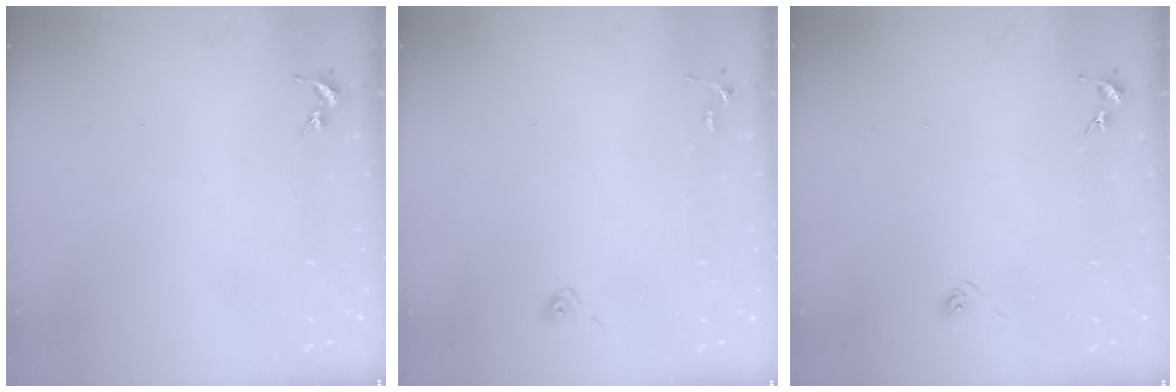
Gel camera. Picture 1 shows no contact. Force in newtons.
{"total": 4.8, "press": 4.8, "slide": 0.4}
{"total": 2.9, "press": 2.5, "slide": 1.5}